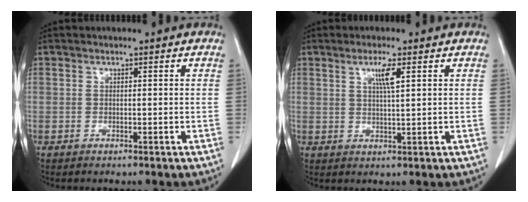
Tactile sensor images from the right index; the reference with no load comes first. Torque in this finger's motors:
{"motor_torque": [0.11, 0.10, 0.09, 0.06]}